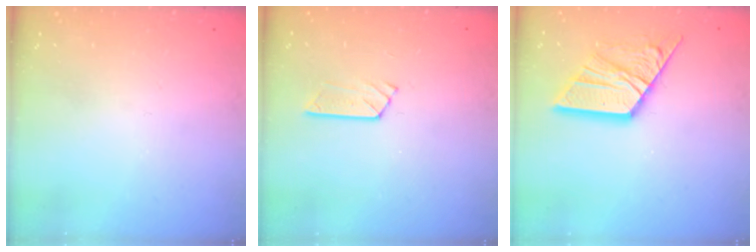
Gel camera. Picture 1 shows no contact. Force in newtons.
{"total": 3.9, "press": 3.9, "slide": 0.4}
{"total": 15.5, "press": 15.4, "slide": 1.4}